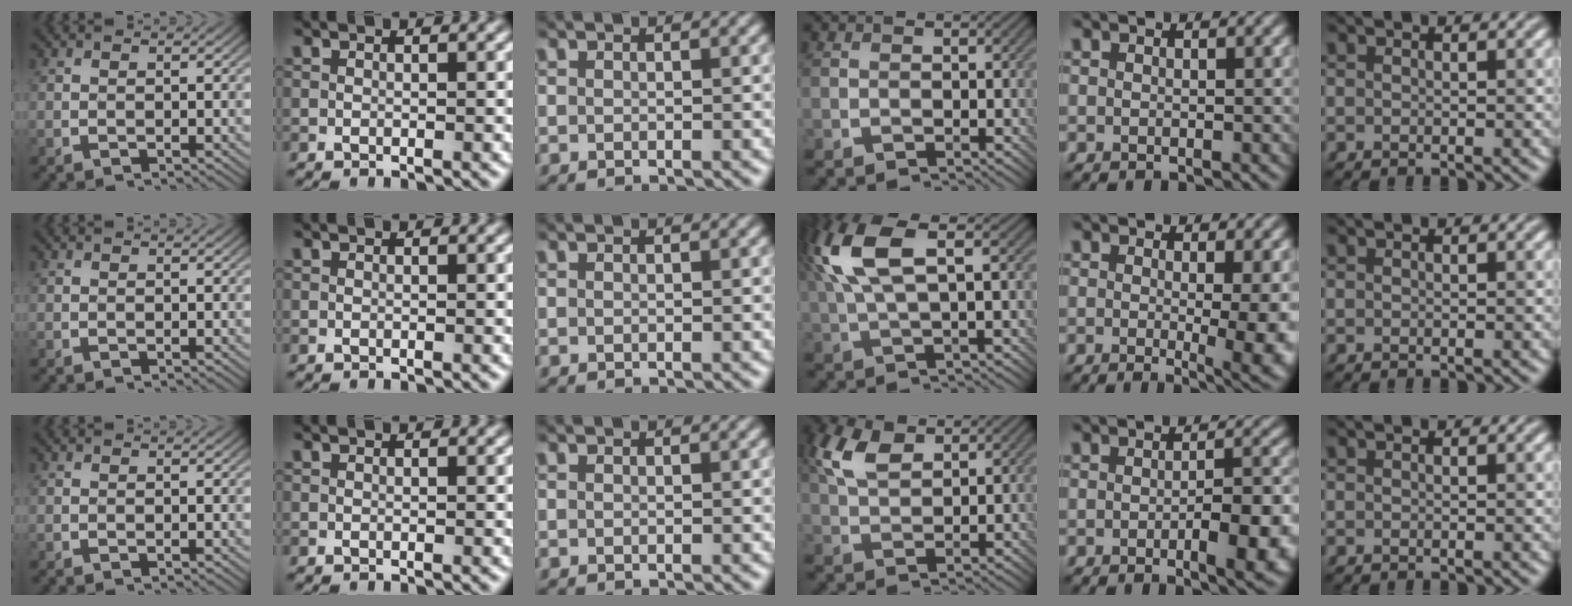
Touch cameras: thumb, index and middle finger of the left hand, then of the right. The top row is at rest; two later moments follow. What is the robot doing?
{"motion": "insert", "object": "bottle cap"}